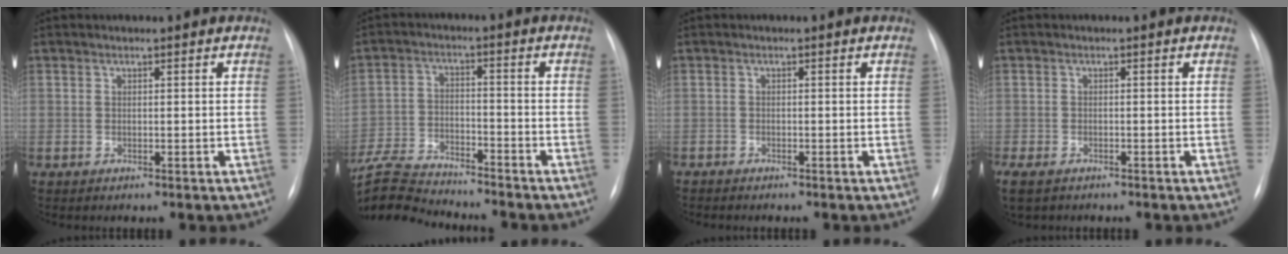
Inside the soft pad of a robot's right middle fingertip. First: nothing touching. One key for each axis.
{"total": 13.2, "fx": -12.6, "fy": 1.2, "fz": 3.7, "tx": -0.079, "ty": 0.003, "tz": -0.224}
{"total": 0.8, "fx": -0.8, "fy": 0.1, "fz": 0.1, "tx": -0.003, "ty": -0.002, "tz": -0.015}
{"total": 4.7, "fx": -3.5, "fy": 2.2, "fz": 2.3, "tx": -0.045, "ty": -0.012, "tz": -0.053}